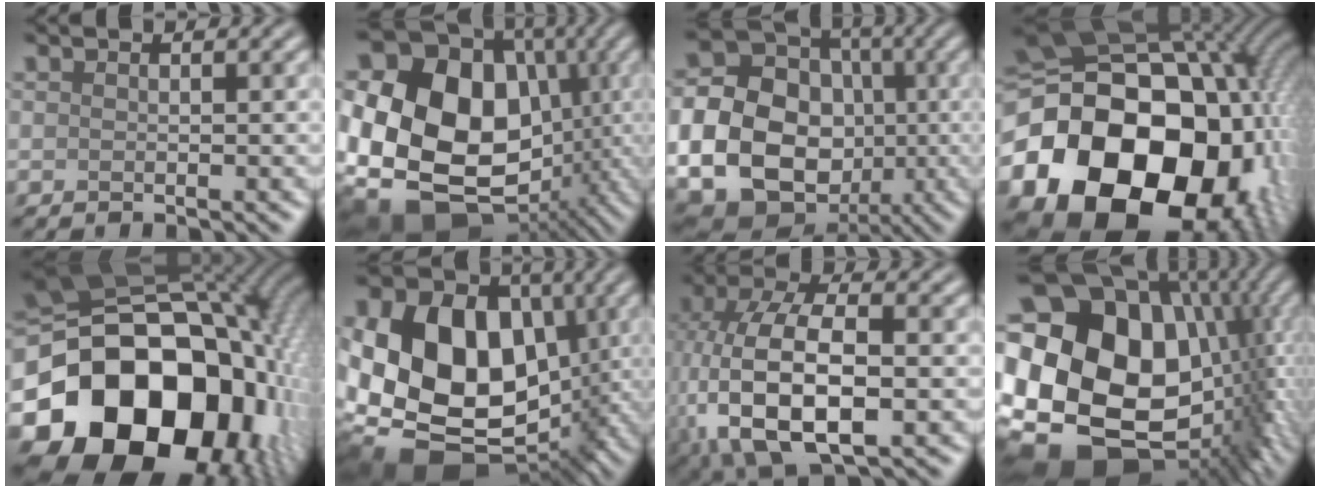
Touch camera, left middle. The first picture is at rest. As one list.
[{"total": 21.7, "force": [-1.5, 17.8, 12.4], "torque": [-0.246, -0.014, -0.051]}, {"total": 21.7, "force": [-3.6, 19.5, 8.7], "torque": [-0.190, -0.007, -0.101]}, {"total": 21.9, "force": [-5.0, 16.3, 13.7], "torque": [-0.289, -0.026, -0.070]}, {"total": 21.9, "force": [-5.9, 16.6, 13.1], "torque": [-0.268, -0.023, -0.095]}, {"total": 18.2, "force": [-0.8, 13.1, 12.6], "torque": [-0.211, 0.006, -0.009]}, {"total": 12.9, "force": [-2.1, 6.8, 10.7], "torque": [-0.223, -0.008, -0.032]}, {"total": 21.3, "force": [-1.1, 16.1, 14.0], "torque": [-0.253, -0.017, 0.015]}]